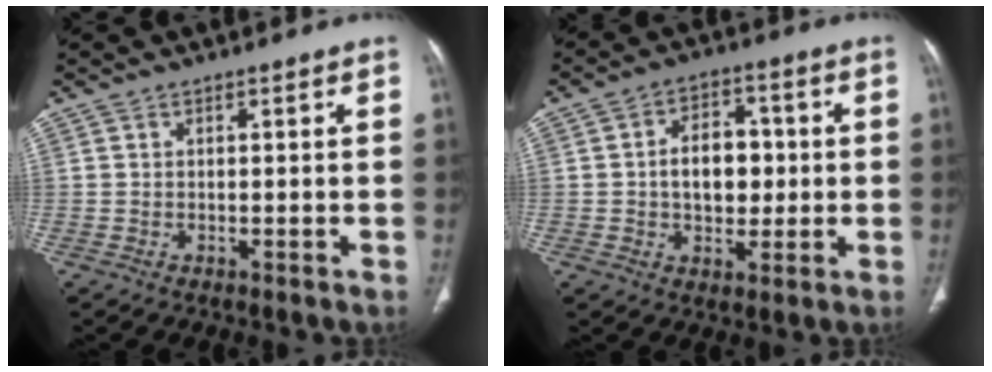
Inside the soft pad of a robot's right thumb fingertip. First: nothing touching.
{"total": 9.7, "force": [0.0, 6.6, 7.0], "torque": [-0.072, 0.014, -0.001]}